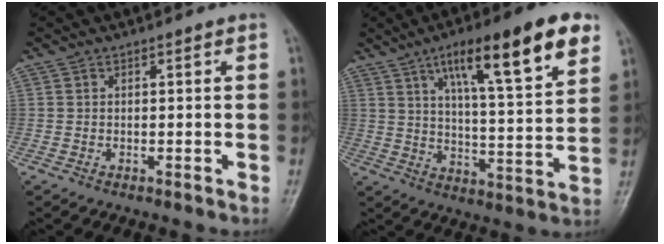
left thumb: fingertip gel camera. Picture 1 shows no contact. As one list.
[{"total": 19.6, "force": [10.4, 4.3, 16.0], "torque": [-0.219, -0.031, 0.159]}]